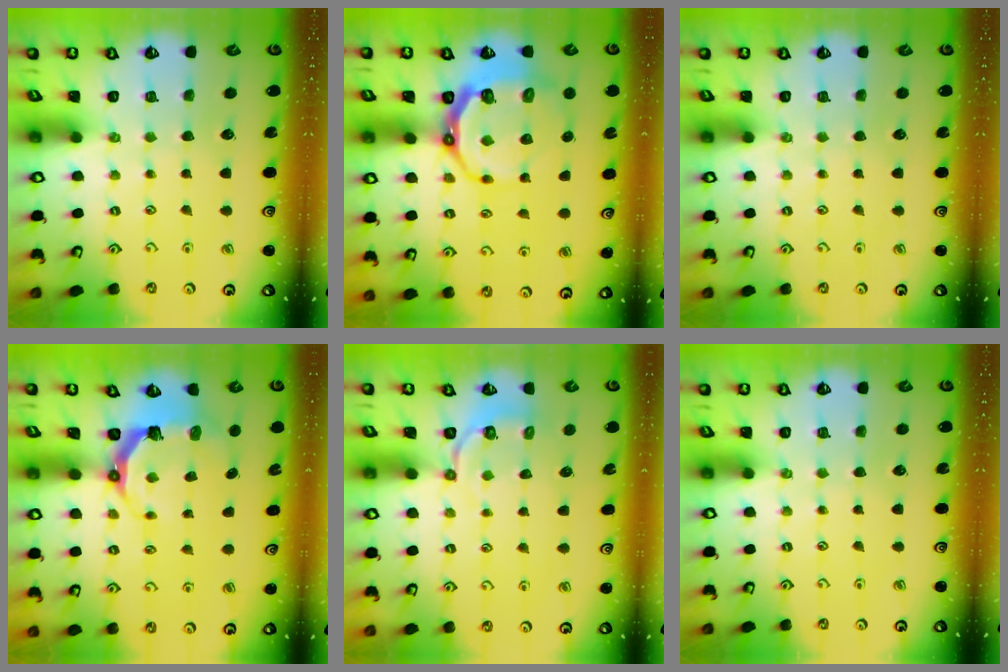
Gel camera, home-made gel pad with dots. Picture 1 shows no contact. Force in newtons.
{"total": 9.7, "press": 8.8, "slide": 4.1}
{"total": 0.0}
{"total": 6.5, "press": 4.8, "slide": 4.3}
{"total": 3.8, "press": 2.8, "slide": 2.5}
{"total": 0.0}